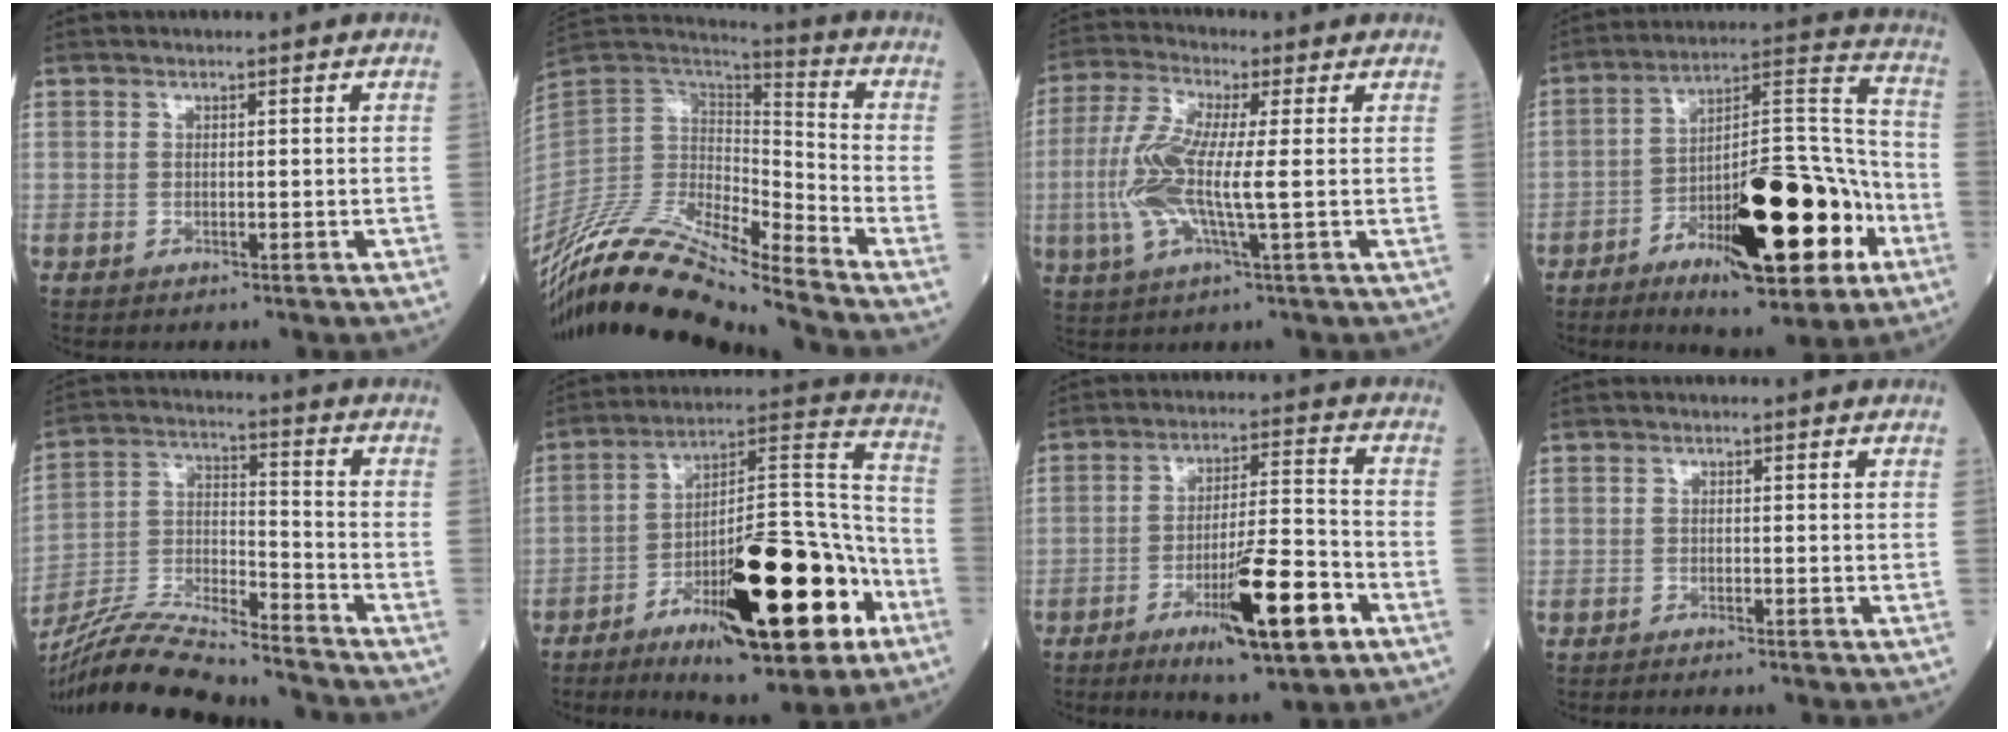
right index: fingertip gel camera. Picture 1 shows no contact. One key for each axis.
{"total": 19.2, "fx": -17.0, "fy": 0.4, "fz": 8.9, "tx": -0.177, "ty": 0.023, "tz": -0.323}
{"total": 10.1, "fx": -0.5, "fy": 1.3, "fz": 10.0, "tx": -0.229, "ty": 0.004, "tz": -0.016}
{"total": 22.1, "fx": -9.3, "fy": 6.1, "fz": 19.0, "tx": -0.283, "ty": 0.012, "tz": -0.132}
{"total": 18.3, "fx": -17.1, "fy": 0.7, "fz": 6.5, "tx": -0.139, "ty": -0.005, "tz": -0.302}
{"total": 24.6, "fx": -10.9, "fy": 6.1, "fz": 21.1, "tx": -0.302, "ty": 0.003, "tz": -0.158}
{"total": 13.4, "fx": -6.2, "fy": 1.8, "fz": 11.7, "tx": -0.189, "ty": -0.010, "tz": -0.098}
{"total": 1.6, "fx": -1.4, "fy": -0.2, "fz": 0.7, "tx": -0.006, "ty": 0.002, "tz": -0.019}